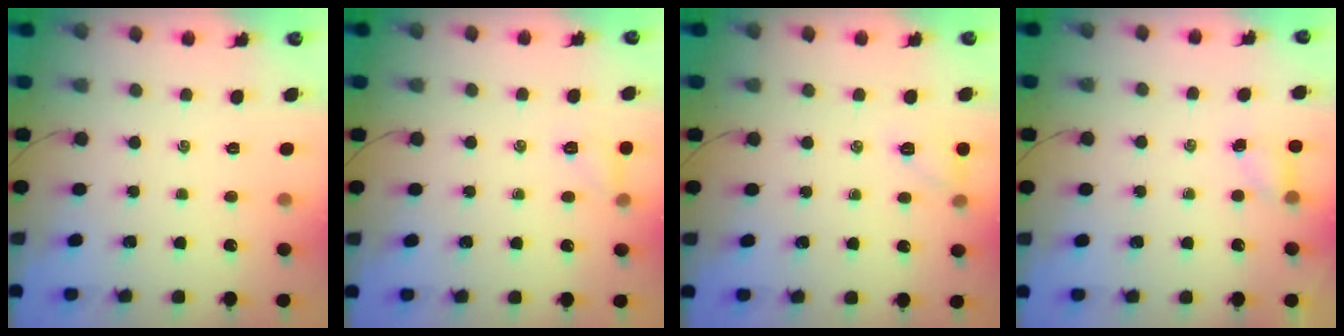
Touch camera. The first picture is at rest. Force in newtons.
{"total": 6.0, "press": 5.8, "slide": 1.3}
{"total": 6.5, "press": 6.4, "slide": 1.1}
{"total": 3.6, "press": 3.5, "slide": 1.1}